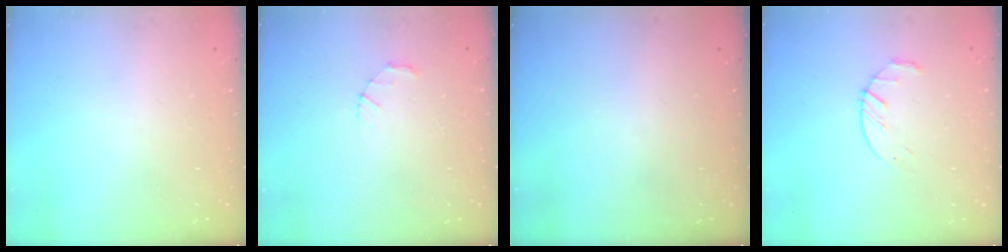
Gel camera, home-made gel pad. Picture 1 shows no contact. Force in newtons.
{"total": 1.4, "press": 1.3, "slide": 0.3}
{"total": 0.0}
{"total": 4.3, "press": 4.2, "slide": 0.6}